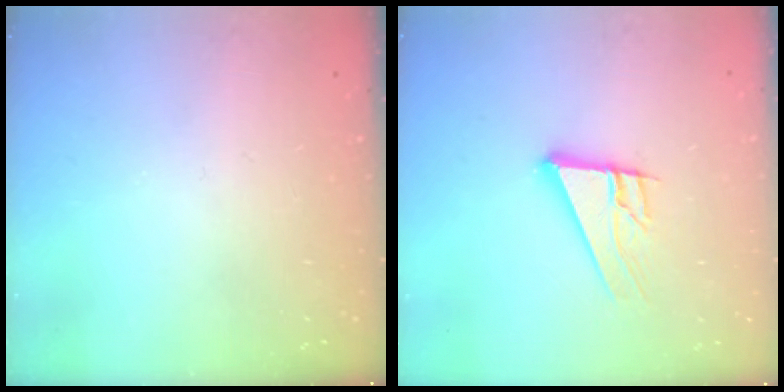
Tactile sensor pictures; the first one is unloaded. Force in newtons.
{"total": 11.4, "press": 11.3, "slide": 2.0}